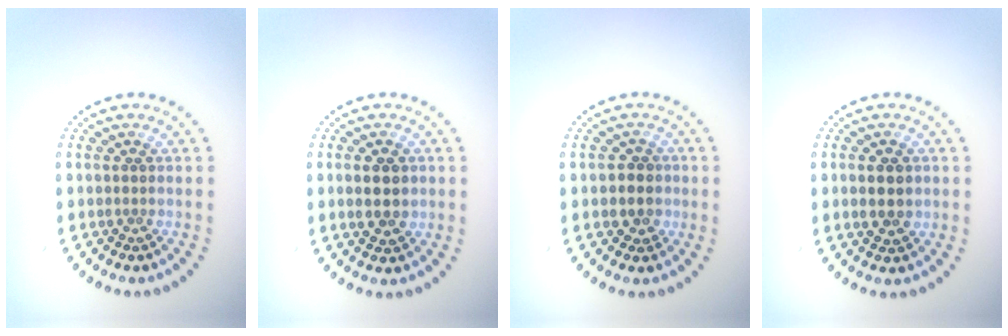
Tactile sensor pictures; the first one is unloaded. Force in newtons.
{"total": 2.7, "press": 2.7, "slide": 0.3}
{"total": 2.3, "press": 2.2, "slide": 0.9}
{"total": 2.5, "press": 2.5, "slide": 0.2}